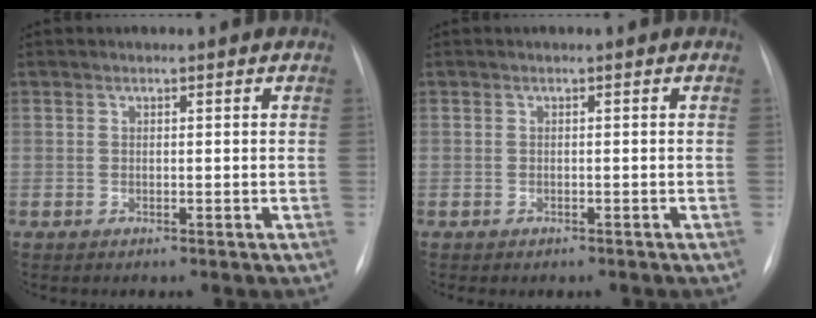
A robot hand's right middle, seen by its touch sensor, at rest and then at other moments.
{"total": 1.0, "force": [-0.8, 0.4, 0.2], "torque": [-0.011, -0.002, -0.010]}